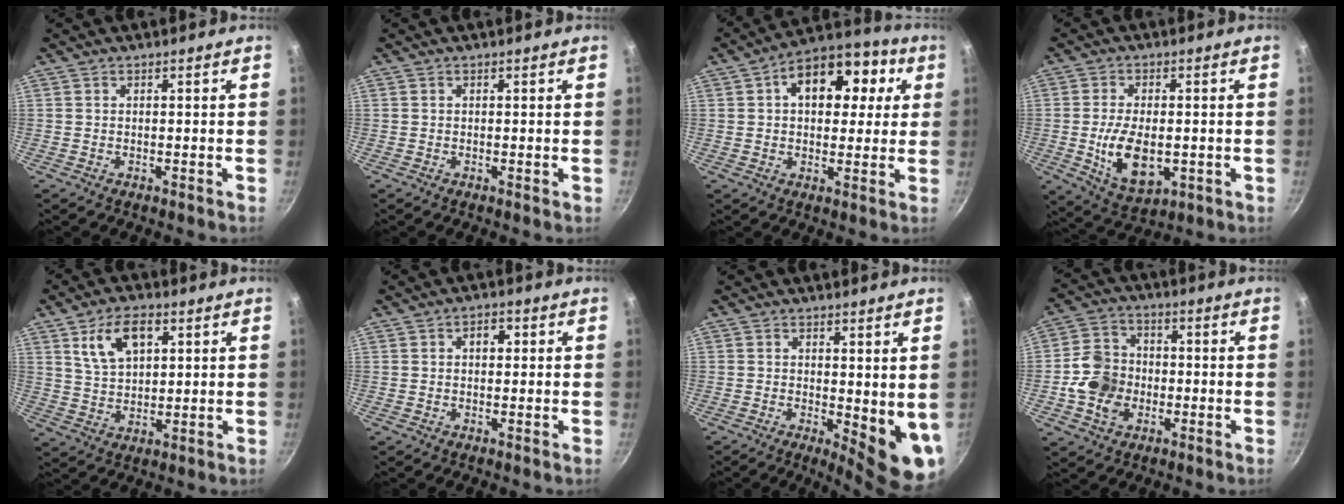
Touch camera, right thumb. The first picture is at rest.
{"total": 0.0}
{"total": 15.4, "force": [4.2, 9.5, 11.4], "torque": [-0.117, 0.022, 0.055]}
{"total": 10.8, "force": [-1.5, 5.9, 8.9], "torque": [-0.148, -0.011, -0.012]}
{"total": 9.1, "force": [4.0, 5.1, 6.4], "torque": [-0.101, -0.009, 0.078]}
{"total": 2.6, "force": [0.6, 1.6, 1.9], "torque": [-0.023, 0.011, 0.007]}
{"total": 9.8, "force": [-1.0, 3.3, 9.2], "torque": [-0.111, -0.023, -0.002]}
{"total": 10.3, "force": [-2.3, 8.2, 5.7], "torque": [-0.087, 0.019, -0.047]}